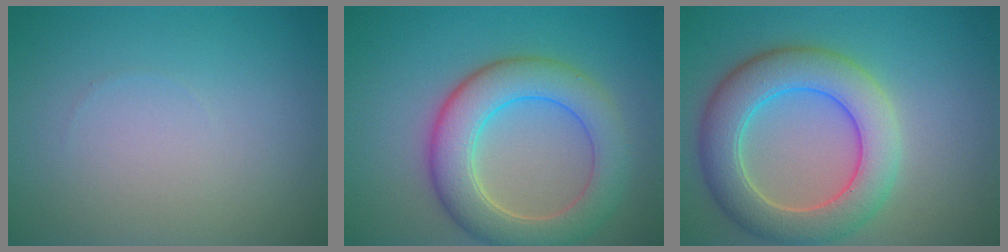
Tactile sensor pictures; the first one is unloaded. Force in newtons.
{"total": 7.2, "press": 7.1, "slide": 0.6}
{"total": 7.4, "press": 7.4, "slide": 0.5}